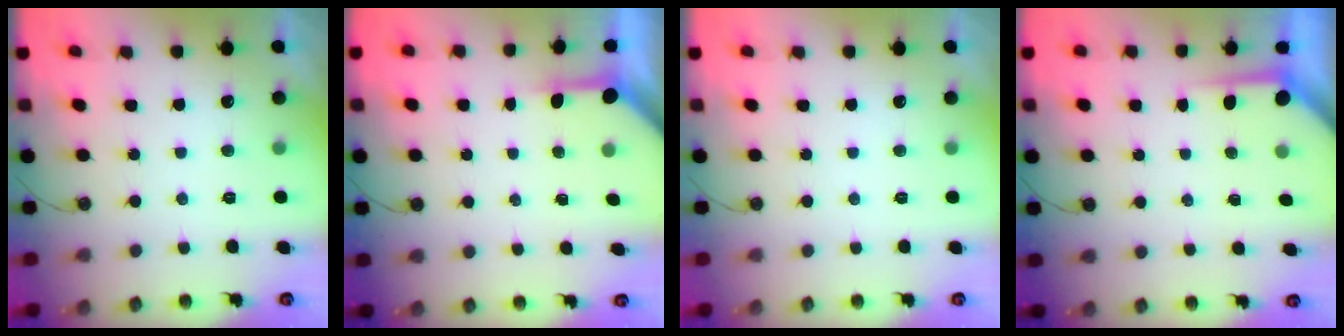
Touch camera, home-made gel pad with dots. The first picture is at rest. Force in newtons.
{"total": 3.6, "press": 3.5, "slide": 0.4}
{"total": 0.0}
{"total": 3.6, "press": 3.6, "slide": 0.4}